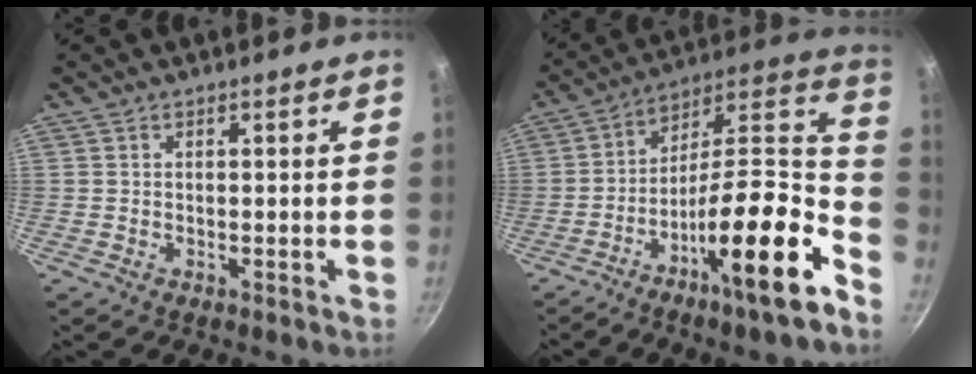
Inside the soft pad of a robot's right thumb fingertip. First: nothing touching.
{"total": 23.0, "force": [-11.8, 5.3, 19.0], "torque": [-0.247, 0.082, -0.208]}